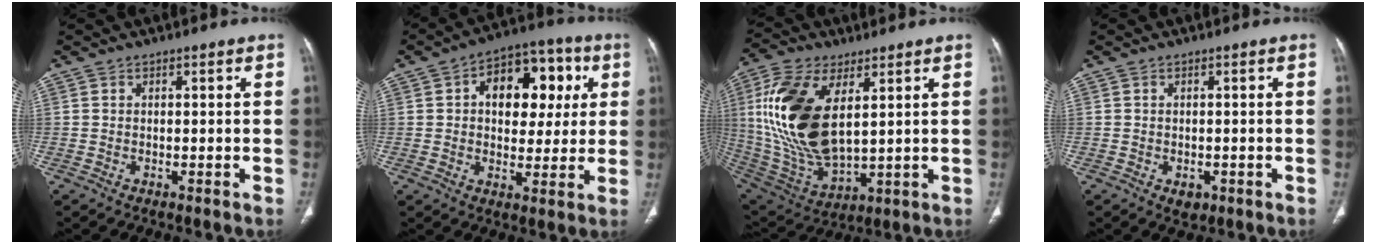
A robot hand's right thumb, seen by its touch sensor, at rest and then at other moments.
{"total": 15.3, "force": [3.6, 9.9, 11.0], "torque": [-0.103, 0.016, 0.049]}
{"total": 21.2, "force": [5.3, 10.7, 17.5], "torque": [-0.362, -0.027, 0.110]}
{"total": 2.2, "force": [-0.8, 1.5, 1.3], "torque": [-0.010, 0.001, -0.003]}